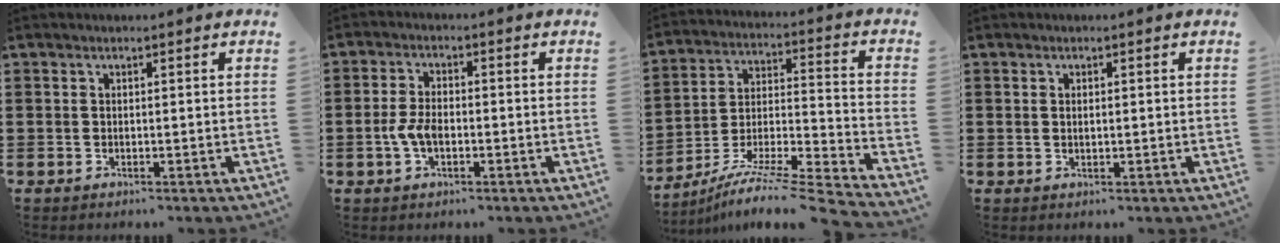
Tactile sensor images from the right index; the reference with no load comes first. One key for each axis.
{"total": 4.2, "fx": -1.1, "fy": 2.2, "fz": 3.4, "tx": -0.082, "ty": -0.002, "tz": -0.025}
{"total": 8.8, "fx": -6.9, "fy": 0.1, "fz": 5.5, "tx": -0.098, "ty": -0.005, "tz": -0.142}
{"total": 0.8, "fx": 0.1, "fy": 0.3, "fz": 0.7, "tx": -0.015, "ty": 0.002, "tz": 0.002}